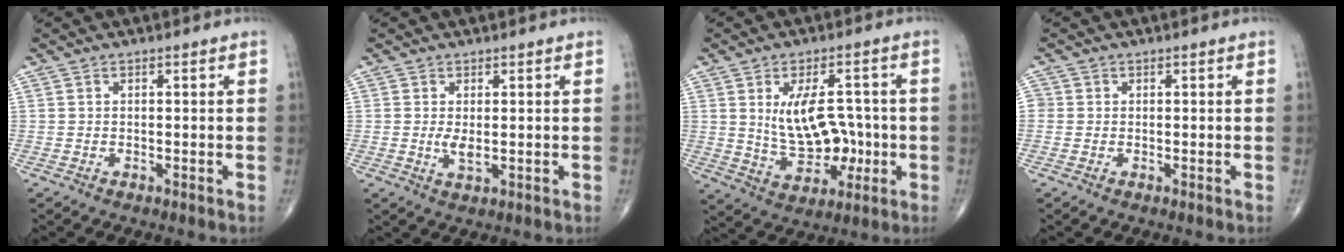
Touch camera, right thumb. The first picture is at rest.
{"total": 2.8, "force": [0.0, 1.1, 2.5], "torque": [-0.053, -0.009, 0.002]}
{"total": 11.8, "force": [0.2, 7.4, 9.2], "torque": [-0.117, 0.006, 0.021]}
{"total": 1.6, "force": [-0.2, 1.6, 0.3], "torque": [0.007, 0.004, -0.007]}